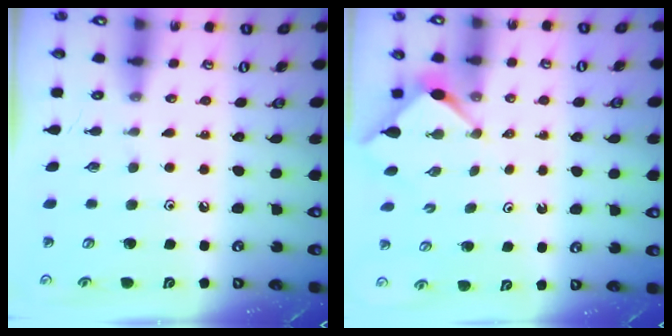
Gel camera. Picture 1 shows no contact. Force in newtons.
{"total": 2.9, "press": 2.9, "slide": 0.4}